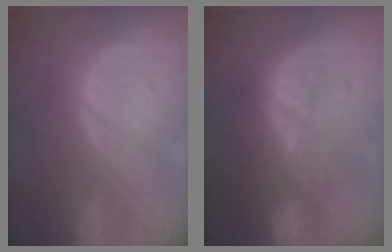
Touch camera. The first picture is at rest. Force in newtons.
{"total": 9.3, "press": 8.8, "slide": 3.0}